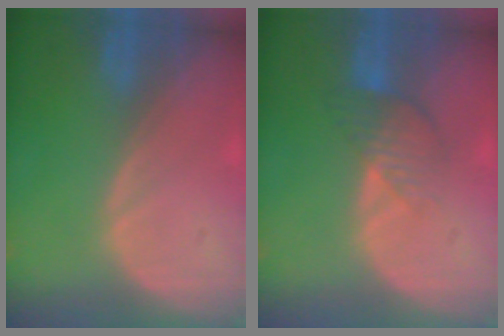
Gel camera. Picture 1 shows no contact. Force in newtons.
{"total": 4.5, "press": 3.9, "slide": 2.3}